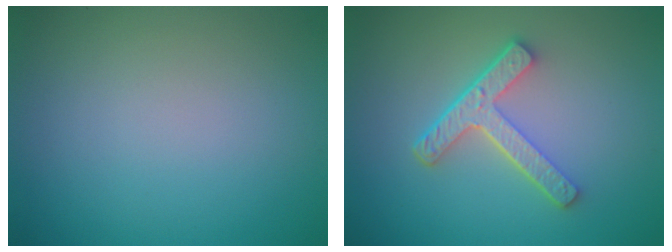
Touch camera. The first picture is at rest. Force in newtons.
{"total": 4.3, "press": 3.2, "slide": 2.9}